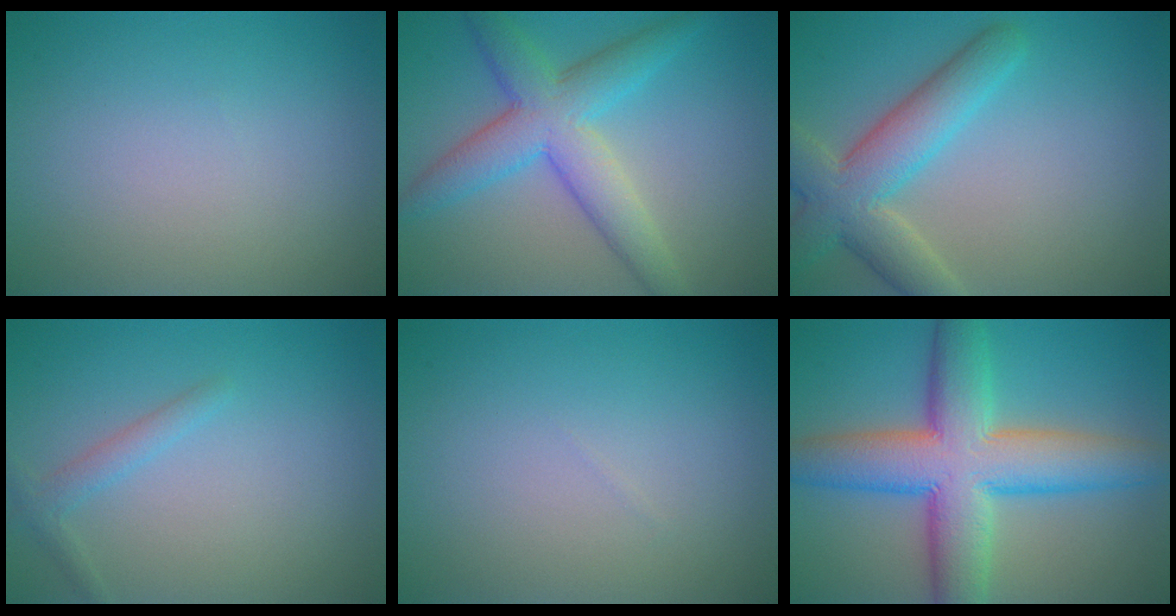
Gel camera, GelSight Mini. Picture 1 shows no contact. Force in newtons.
{"total": 6.4, "press": 6.4, "slide": 0.1}
{"total": 6.3, "press": 6.3, "slide": 0.5}
{"total": 1.6, "press": 1.6, "slide": 0.1}
{"total": 0.0}
{"total": 10.4, "press": 10.4, "slide": 0.4}